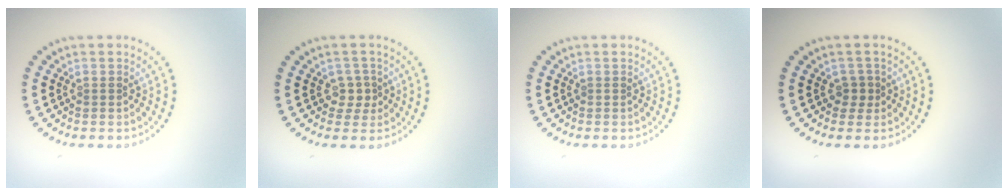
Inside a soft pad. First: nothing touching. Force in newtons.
{"total": 1.8, "press": 1.4, "slide": 1.1}
{"total": 0.0}
{"total": 1.2, "press": 1.1, "slide": 0.5}